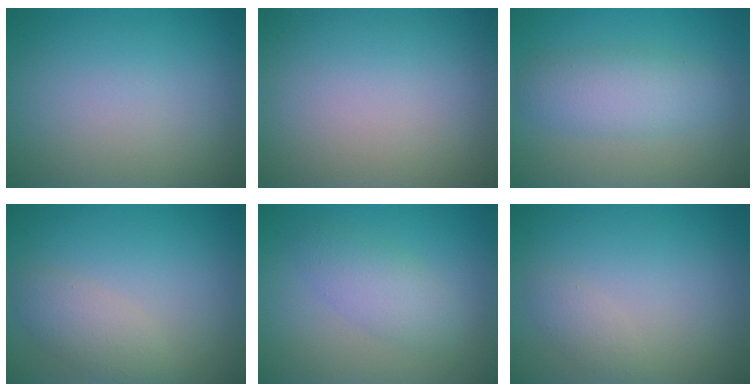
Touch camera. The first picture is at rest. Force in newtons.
{"total": 0.0}
{"total": 3.9, "press": 3.9, "slide": 0.0}
{"total": 2.5, "press": 2.5, "slide": 0.0}
{"total": 2.9, "press": 2.9, "slide": 0.1}
{"total": 1.1, "press": 1.1, "slide": 0.1}